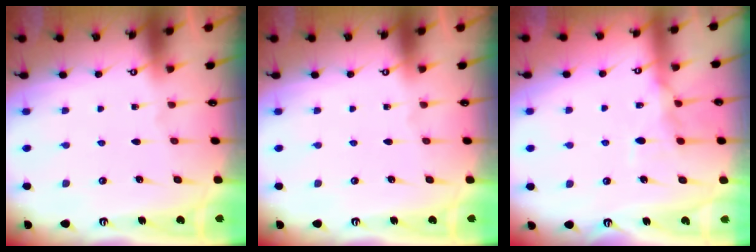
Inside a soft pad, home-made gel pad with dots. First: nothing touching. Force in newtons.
{"total": 0.0}
{"total": 9.4, "press": 9.3, "slide": 0.8}